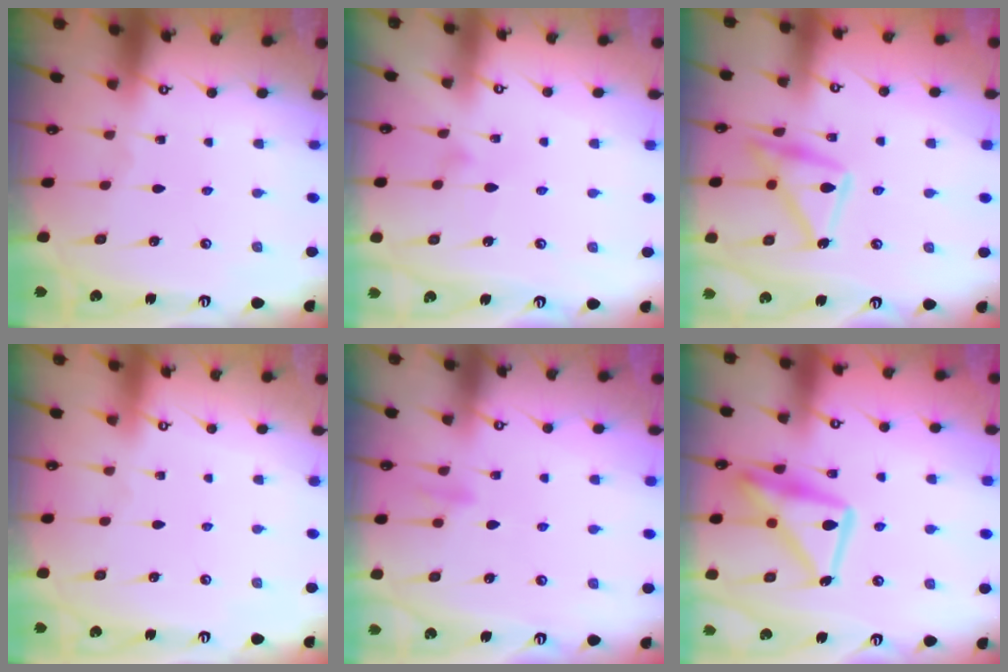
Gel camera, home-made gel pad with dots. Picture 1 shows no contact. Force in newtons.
{"total": 3.7, "press": 3.7, "slide": 0.2}
{"total": 16.1, "press": 16.1, "slide": 0.7}
{"total": 4.0, "press": 4.0, "slide": 0.1}
{"total": 8.7, "press": 8.6, "slide": 1.3}
{"total": 17.4, "press": 17.3, "slide": 1.7}